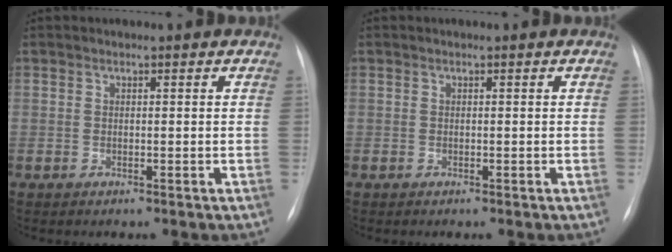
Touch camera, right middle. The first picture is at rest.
{"total": 0.0}